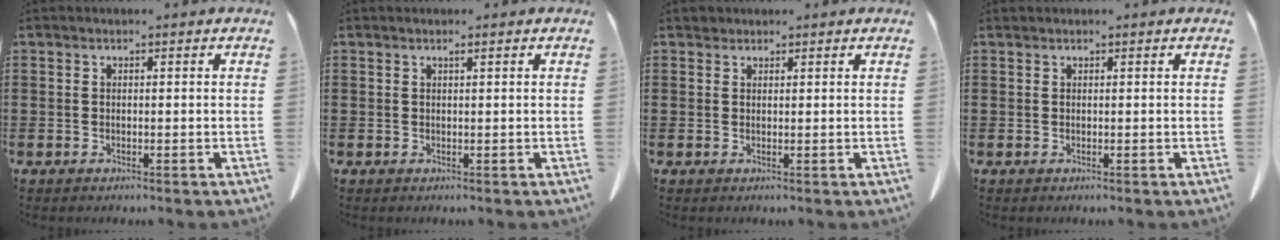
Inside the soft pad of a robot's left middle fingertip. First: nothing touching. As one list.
[{"total": 0.7, "force": [0.4, 0.0, 0.5], "torque": [-0.010, -0.002, 0.007]}, {"total": 0.9, "force": [0.8, 0.4, 0.0], "torque": [-0.003, 0.001, 0.016]}, {"total": 0.0}]